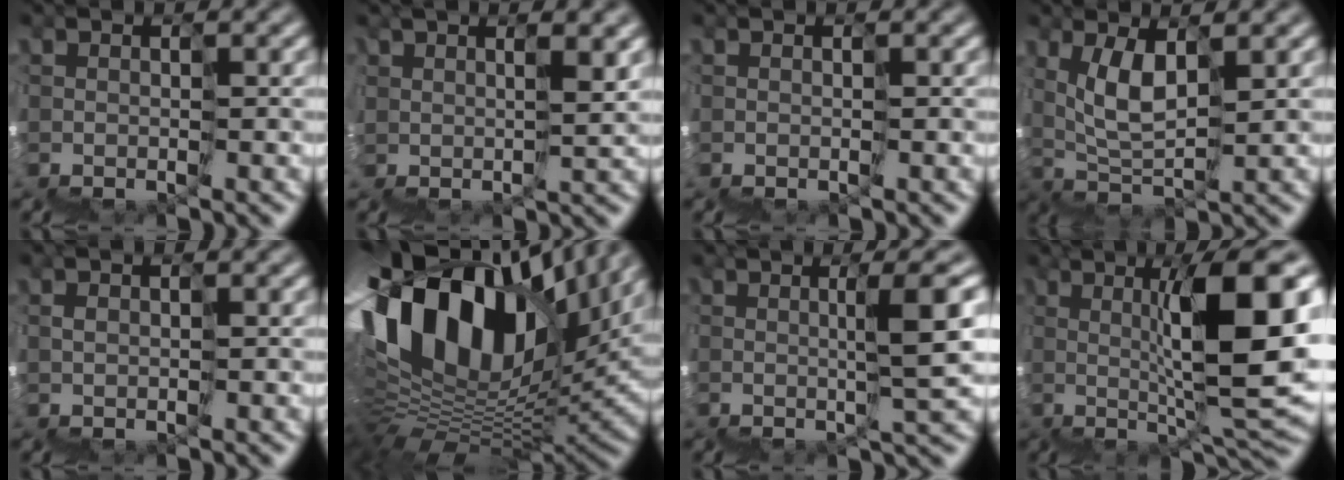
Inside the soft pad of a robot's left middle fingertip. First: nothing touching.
{"total": 4.3, "force": [3.7, 0.9, 2.0], "torque": [-0.041, 0.009, 0.079]}
{"total": 0.0}
{"total": 2.4, "force": [2.1, -1.0, 0.8], "torque": [-0.032, 0.007, 0.042]}
{"total": 0.8, "force": [0.3, 0.5, 0.6], "torque": [-0.007, 0.009, 0.008]}
{"total": 14.8, "force": [7.5, 6.9, 10.8], "torque": [-0.212, 0.051, 0.120]}
{"total": 5.8, "force": [1.7, 0.1, 5.6], "torque": [-0.075, 0.026, 0.027]}
{"total": 8.5, "force": [2.2, 0.0, 8.2], "torque": [-0.110, 0.021, 0.039]}